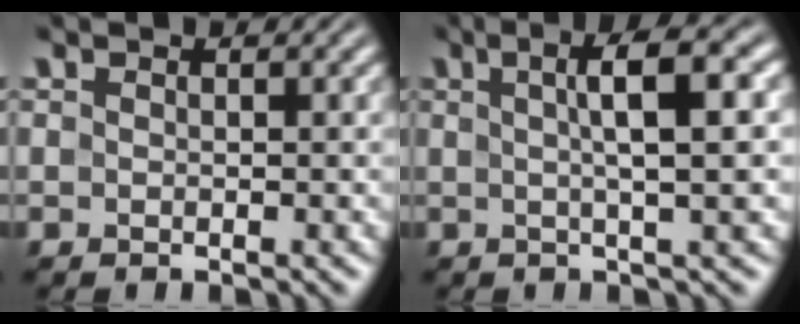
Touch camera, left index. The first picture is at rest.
{"total": 6.2, "force": [1.2, 1.4, 5.9], "torque": [-0.073, 0.017, 0.012]}